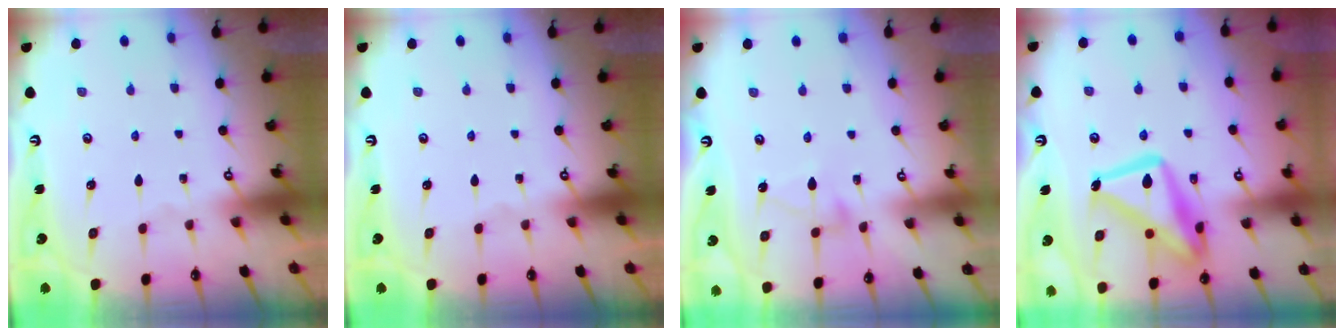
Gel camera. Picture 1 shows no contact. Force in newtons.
{"total": 0.0}
{"total": 4.6, "press": 4.6, "slide": 0.3}
{"total": 19.0, "press": 18.9, "slide": 1.4}